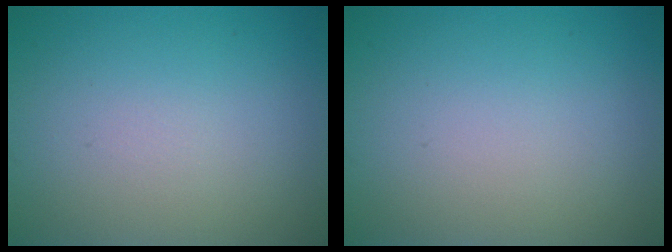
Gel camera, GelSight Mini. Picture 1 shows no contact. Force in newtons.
{"total": 0.0}